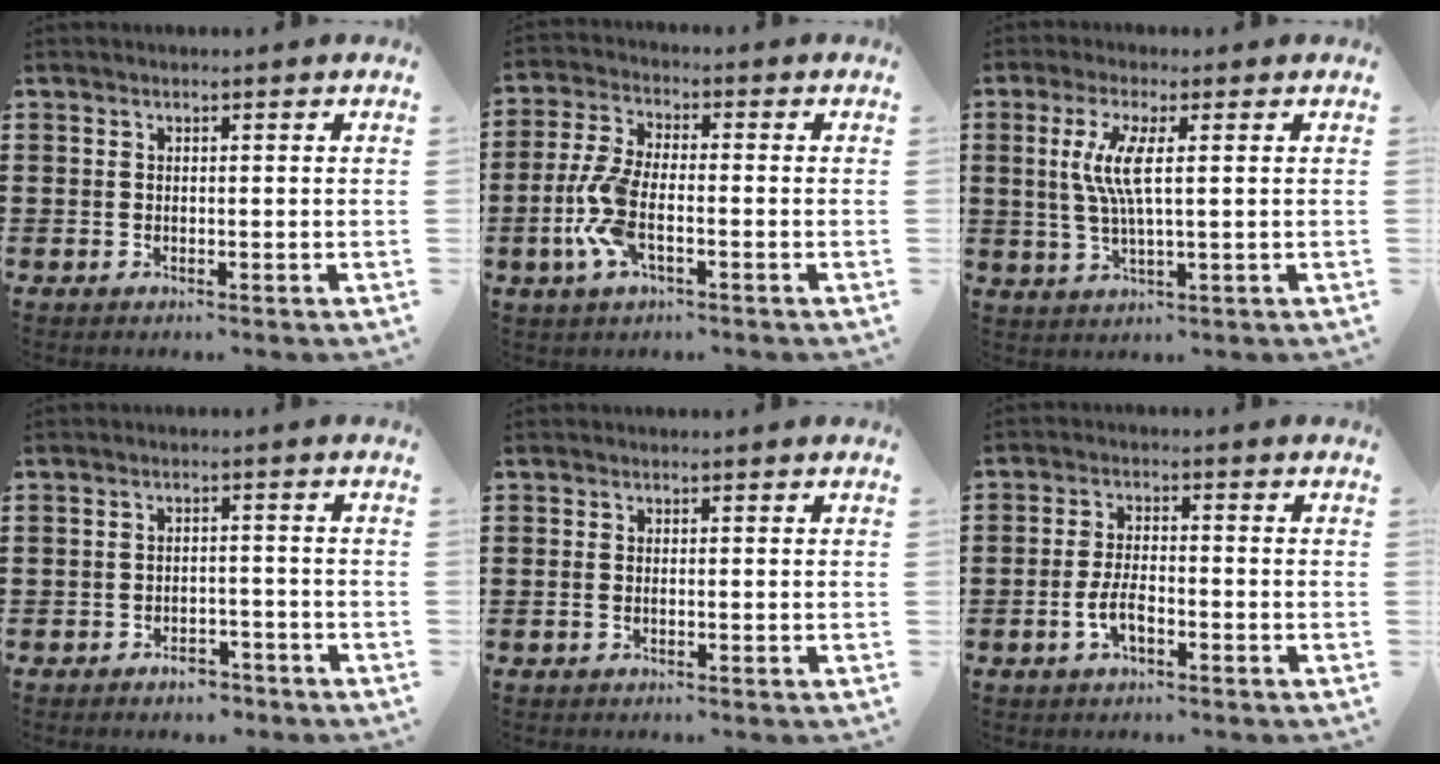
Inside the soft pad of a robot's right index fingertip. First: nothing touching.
{"total": 8.0, "force": [-2.4, 3.3, 6.9], "torque": [-0.173, -0.014, -0.050]}
{"total": 6.0, "force": [1.1, 0.7, 5.9], "torque": [-0.135, -0.011, 0.008]}
{"total": 2.9, "force": [-2.6, 0.9, 0.6], "torque": [-0.015, 0.005, -0.053]}
{"total": 0.7, "force": [-0.3, 0.2, 0.5], "torque": [-0.011, -0.005, -0.004]}
{"total": 4.1, "force": [-1.7, 1.8, 3.2], "torque": [-0.077, 0.001, -0.038]}